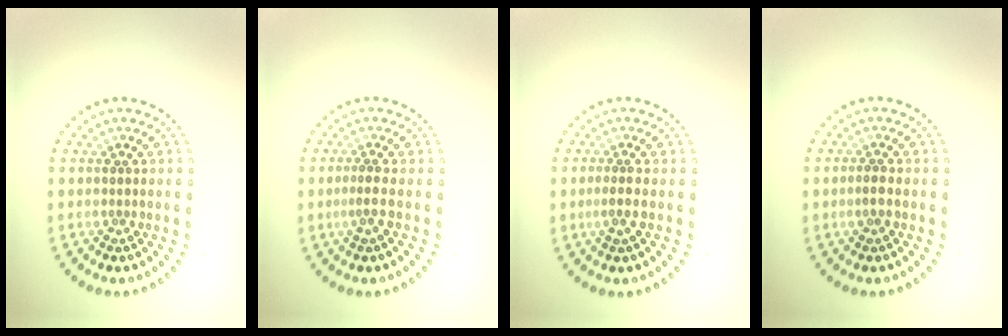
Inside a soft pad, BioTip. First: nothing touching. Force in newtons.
{"total": 1.0, "press": 0.7, "slide": 0.7}
{"total": 1.5, "press": 1.2, "slide": 0.8}
{"total": 1.0, "press": 0.9, "slide": 0.4}